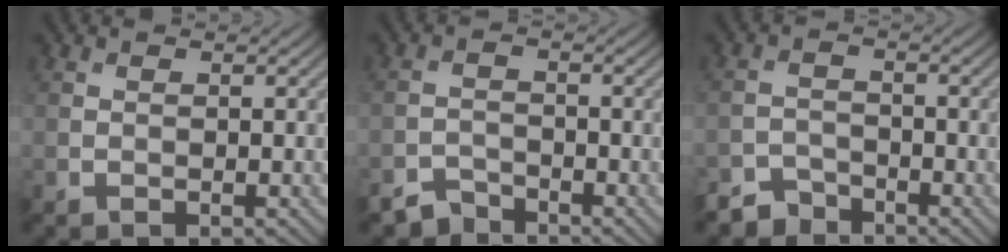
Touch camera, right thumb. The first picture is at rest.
{"total": 2.7, "force": [-2.6, 0.8, 0.2], "torque": [0.000, 0.005, -0.055]}
{"total": 3.0, "force": [-2.8, 1.1, 0.2], "torque": [0.001, 0.006, -0.059]}